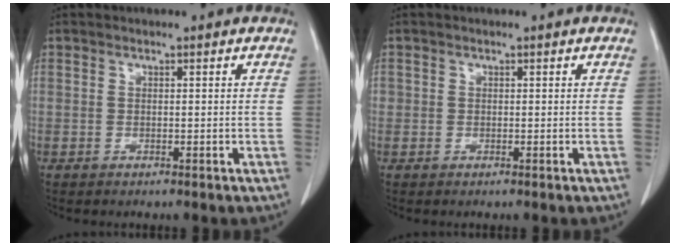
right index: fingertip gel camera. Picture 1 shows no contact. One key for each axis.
{"total": 0.5, "fx": 0.0, "fy": 0.5, "fz": 0.0, "tx": 0.008, "ty": 0.005, "tz": -0.003}